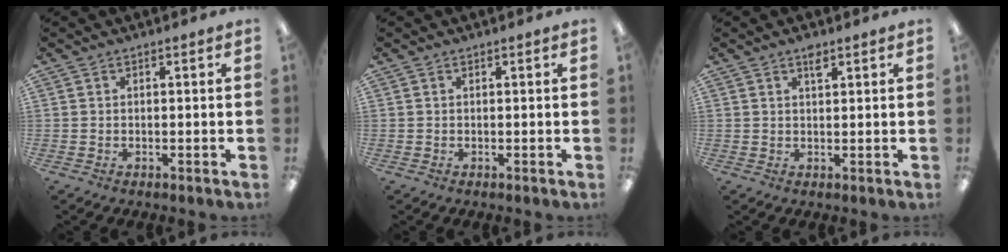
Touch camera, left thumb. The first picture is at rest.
{"total": 0.0}
{"total": 2.2, "force": [1.6, 0.7, 1.4], "torque": [-0.023, -0.001, 0.027]}